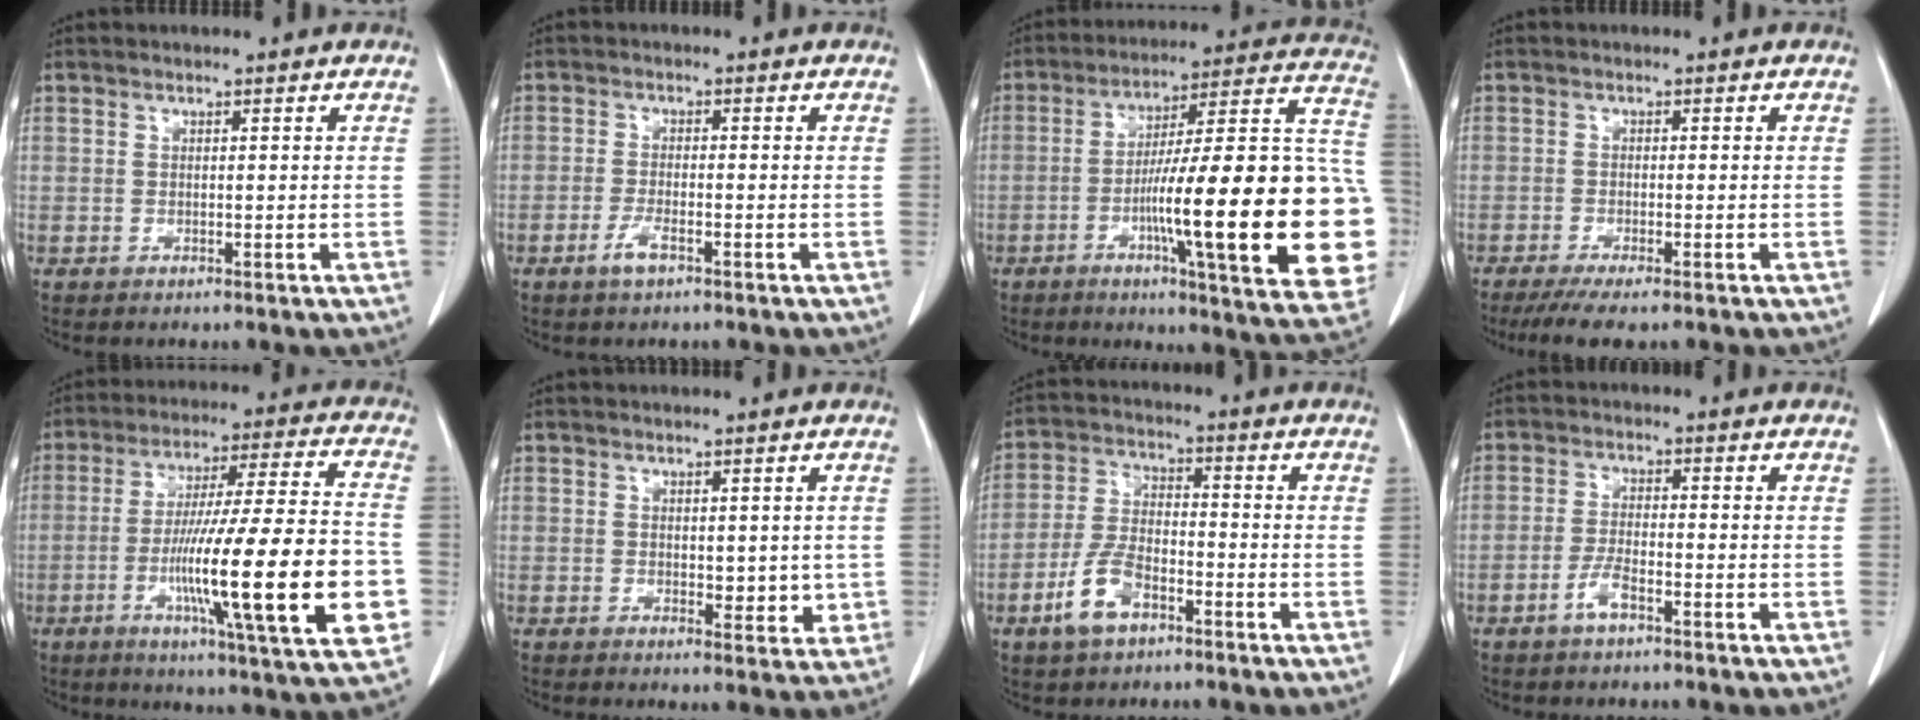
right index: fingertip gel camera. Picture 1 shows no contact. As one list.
[{"total": 2.7, "force": [-1.6, 0.6, 2.1], "torque": [-0.044, 0.000, -0.033]}, {"total": 29.6, "force": [-5.8, 2.6, 28.9], "torque": [-0.317, 0.010, -0.092]}, {"total": 4.8, "force": [-3.7, 0.3, 3.1], "torque": [-0.049, -0.011, -0.061]}, {"total": 24.1, "force": [-5.9, 1.1, 23.3], "torque": [-0.336, -0.014, -0.092]}, {"total": 3.4, "force": [0.3, 2.0, 2.8], "torque": [-0.024, -0.007, 0.010]}, {"total": 7.6, "force": [-4.2, 3.5, 5.2], "torque": [-0.118, 0.005, -0.082]}, {"total": 3.3, "force": [-2.0, 0.7, 2.4], "torque": [-0.049, 0.002, -0.042]}]